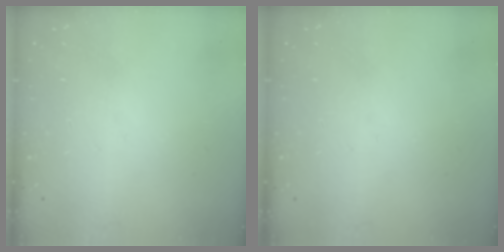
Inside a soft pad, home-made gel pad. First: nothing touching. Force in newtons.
{"total": 0.0}